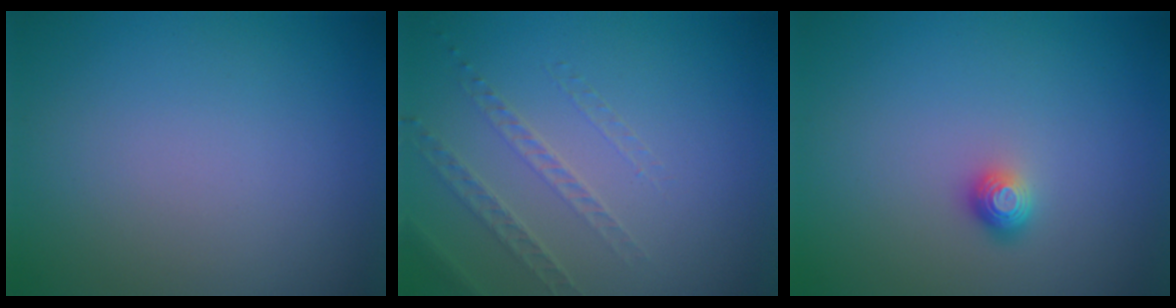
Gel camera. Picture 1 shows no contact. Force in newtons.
{"total": 1.4, "press": 1.0, "slide": 0.9}
{"total": 1.2, "press": 1.0, "slide": 0.7}